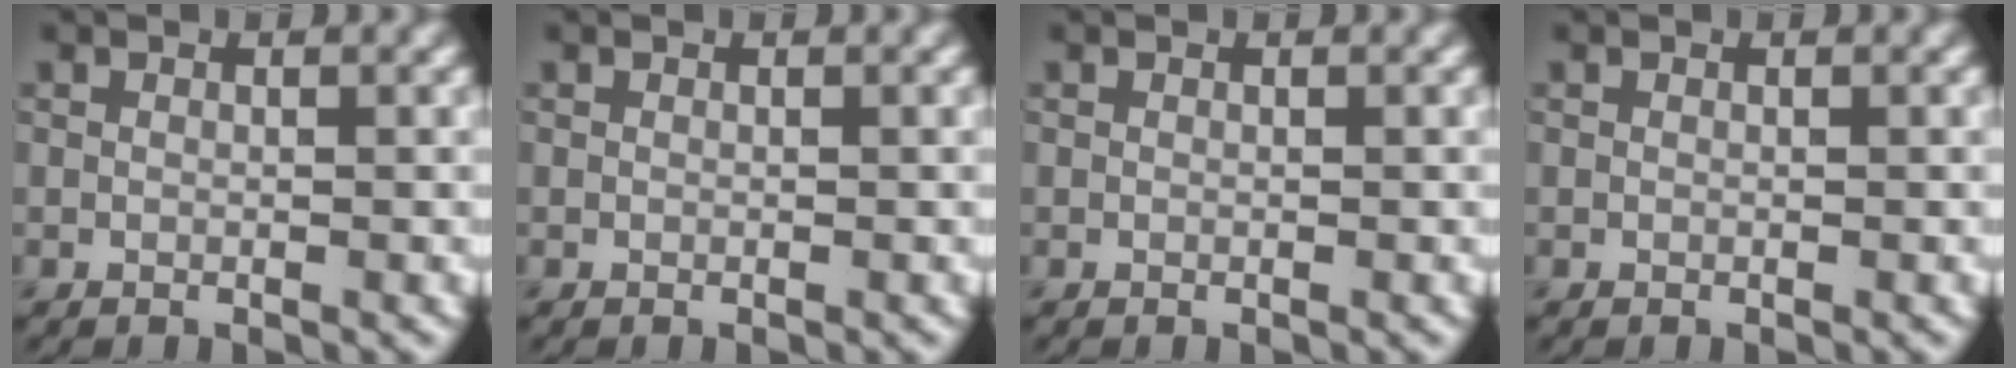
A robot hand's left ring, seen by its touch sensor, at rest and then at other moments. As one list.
[{"total": 0.0}, {"total": 0.0}, {"total": 0.0}]